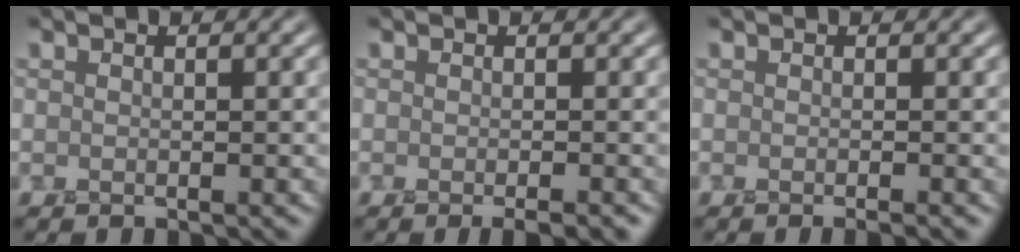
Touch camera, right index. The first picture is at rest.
{"total": 1.7, "force": [-0.8, 0.4, 1.5], "torque": [-0.009, 0.001, -0.013]}
{"total": 1.2, "force": [-0.4, 0.4, 1.0], "torque": [-0.005, 0.002, -0.013]}